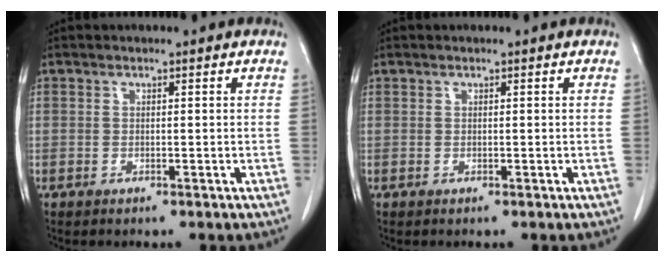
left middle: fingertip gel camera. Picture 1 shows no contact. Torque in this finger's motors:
{"motor_torque": [0.24, -0.29, -0.06, -0.01]}